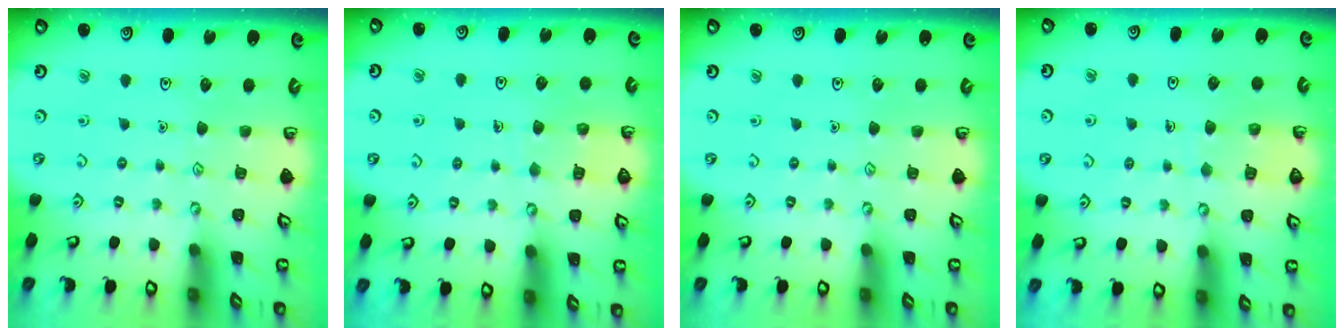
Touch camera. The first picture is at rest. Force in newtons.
{"total": 5.6, "press": 5.6, "slide": 0.4}
{"total": 0.0}
{"total": 4.7, "press": 4.7, "slide": 0.4}